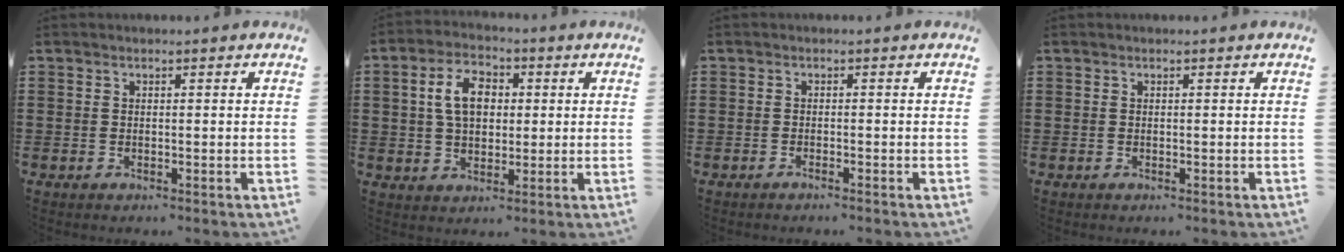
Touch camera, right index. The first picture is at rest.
{"total": 7.3, "force": [1.1, 4.5, 5.7], "torque": [-0.120, 0.013, 0.014]}
{"total": 0.8, "force": [-0.8, -0.2, 0.3], "torque": [-0.005, -0.003, -0.016]}
{"total": 0.0}